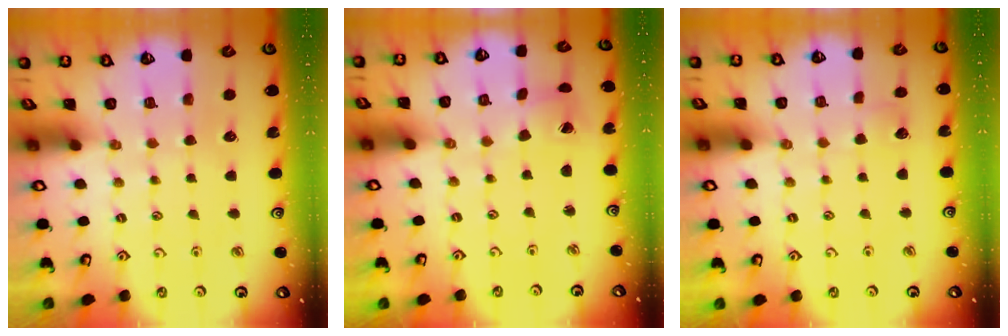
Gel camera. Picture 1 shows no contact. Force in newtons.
{"total": 2.2, "press": 2.2, "slide": 0.3}
{"total": 2.9, "press": 2.9, "slide": 0.4}